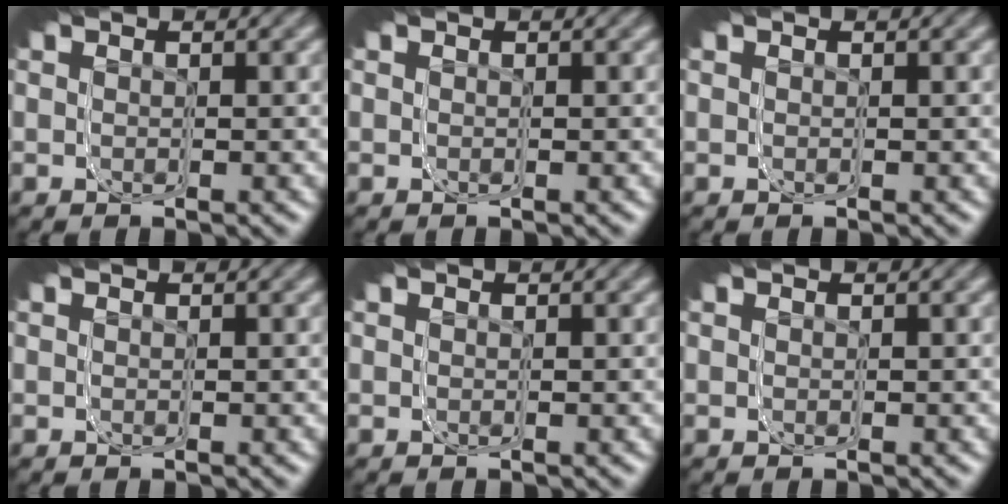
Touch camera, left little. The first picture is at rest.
{"total": 0.0}
{"total": 0.0}
{"total": 0.0}
{"total": 0.0}
{"total": 0.0}